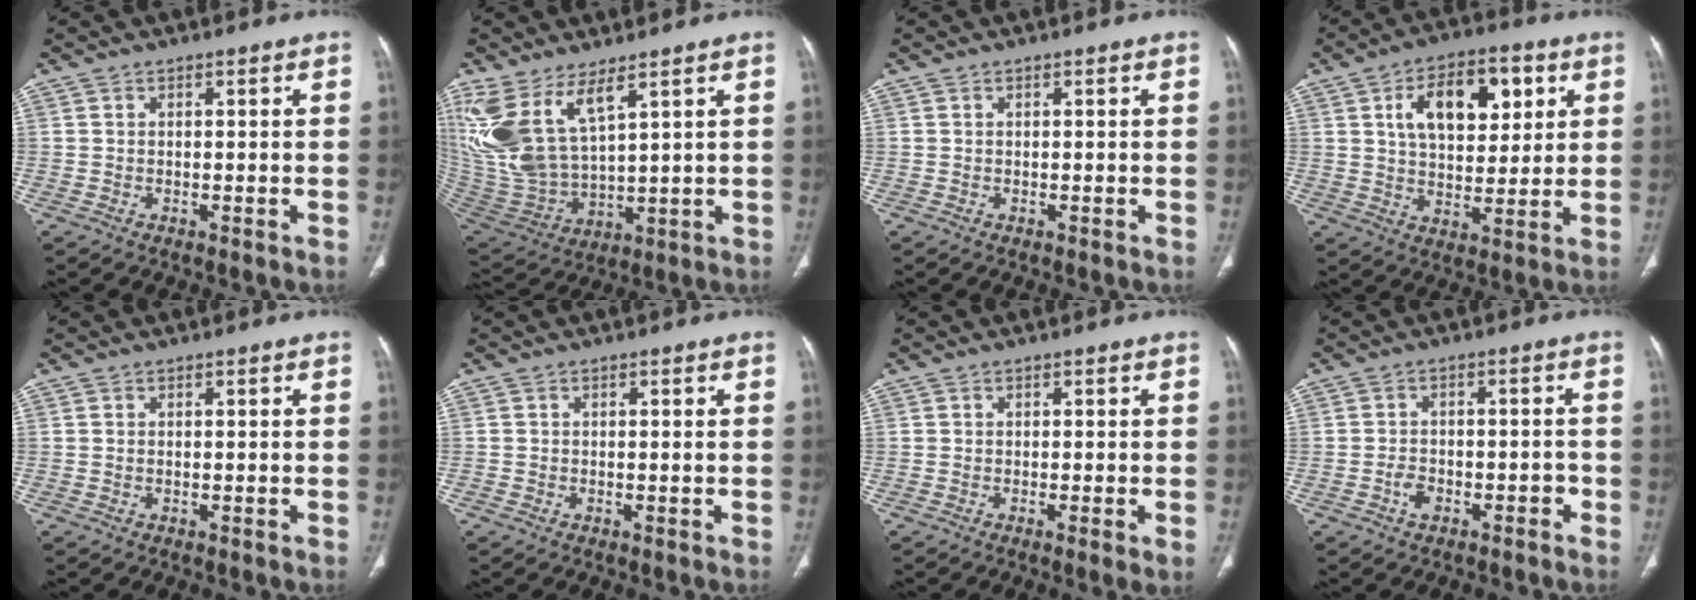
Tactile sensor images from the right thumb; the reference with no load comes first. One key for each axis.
{"total": 15.3, "fx": 8.4, "fy": 6.3, "fz": 11.2, "tx": -0.242, "ty": -0.038, "tz": 0.193}
{"total": 0.0}
{"total": 14.7, "fx": 5.1, "fy": 8.2, "fz": 11.1, "tx": -0.136, "ty": -0.007, "tz": 0.085}
{"total": 0.0}
{"total": 0.0}
{"total": 1.8, "fx": -0.5, "fy": 0.1, "fz": 1.8, "tx": -0.042, "ty": -0.008, "tz": -0.011}
{"total": 3.9, "fx": -2.2, "fy": 2.3, "fz": 2.2, "tx": -0.022, "ty": 0.022, "tz": -0.034}